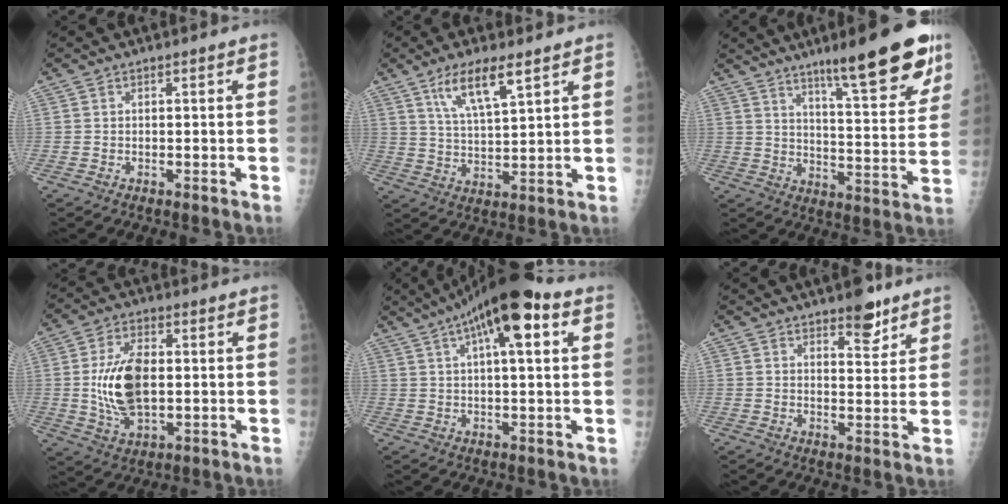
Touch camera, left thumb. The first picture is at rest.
{"total": 9.0, "force": [5.3, 2.3, 6.9], "torque": [-0.121, -0.026, 0.105]}
{"total": 18.6, "force": [11.9, 3.3, 13.9], "torque": [-0.159, -0.060, 0.178]}
{"total": 12.1, "force": [0.1, 6.7, 10.1], "torque": [-0.182, -0.001, 0.008]}
{"total": 14.7, "force": [6.4, 4.4, 12.5], "torque": [-0.184, 0.019, 0.093]}
{"total": 6.4, "force": [4.4, 2.7, 3.8], "torque": [-0.027, -0.027, 0.060]}